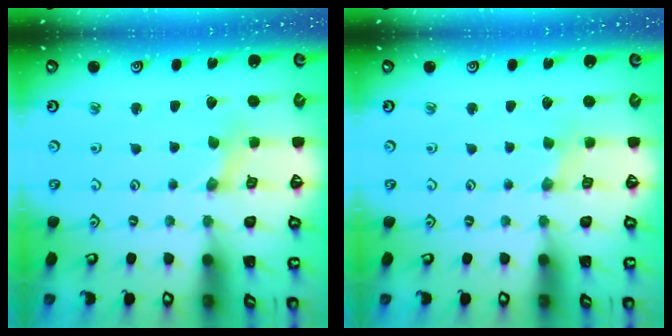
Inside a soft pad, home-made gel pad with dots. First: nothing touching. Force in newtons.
{"total": 0.6, "press": 0.6, "slide": 0.2}